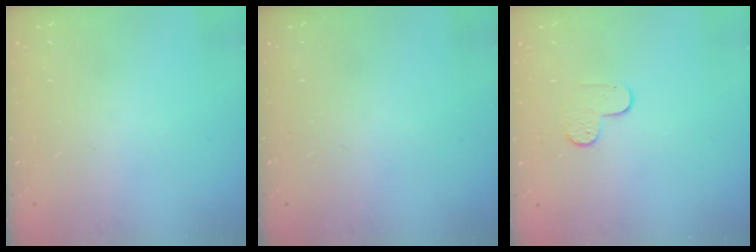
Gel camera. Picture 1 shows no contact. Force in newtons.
{"total": 0.0}
{"total": 5.8, "press": 5.7, "slide": 0.6}